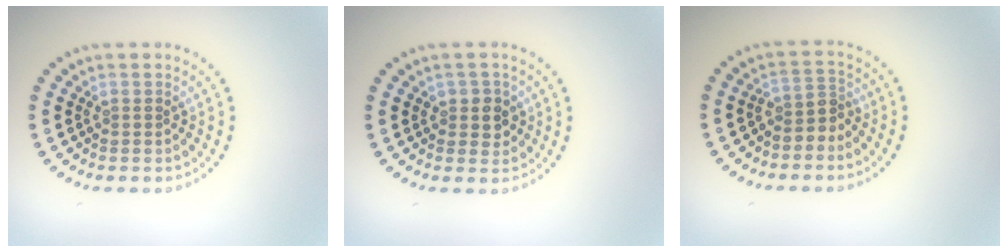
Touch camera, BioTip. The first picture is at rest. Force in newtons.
{"total": 1.9, "press": 1.8, "slide": 0.6}
{"total": 2.1, "press": 1.5, "slide": 1.5}